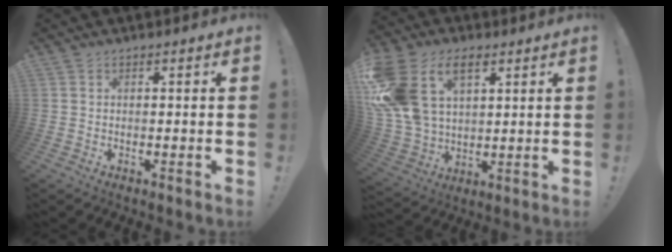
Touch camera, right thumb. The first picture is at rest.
{"total": 18.6, "force": [7.8, 12.4, 11.4], "torque": [-0.233, -0.035, 0.146]}